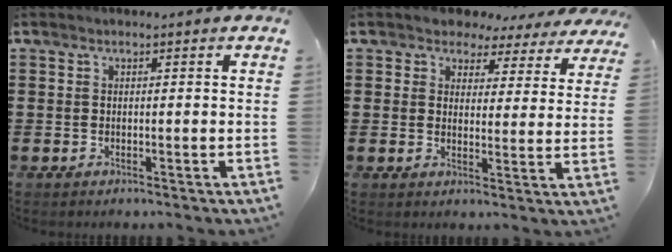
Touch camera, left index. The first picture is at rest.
{"total": 3.9, "force": [3.4, 1.9, 0.4], "torque": [-0.023, -0.016, 0.055]}